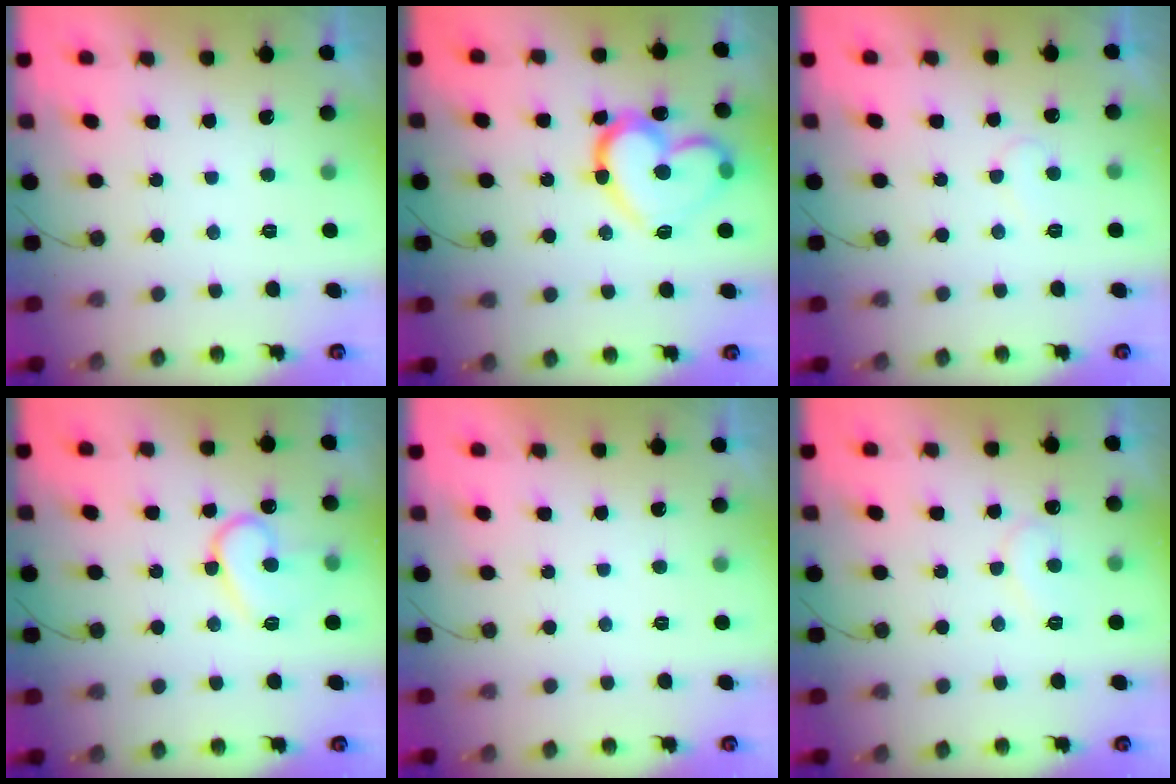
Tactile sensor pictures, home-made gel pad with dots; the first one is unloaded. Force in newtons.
{"total": 18.9, "press": 18.8, "slide": 1.2}
{"total": 6.7, "press": 6.7, "slide": 0.6}
{"total": 12.9, "press": 12.8, "slide": 1.4}
{"total": 1.8, "press": 1.8, "slide": 0.0}
{"total": 6.7, "press": 6.7, "slide": 0.5}